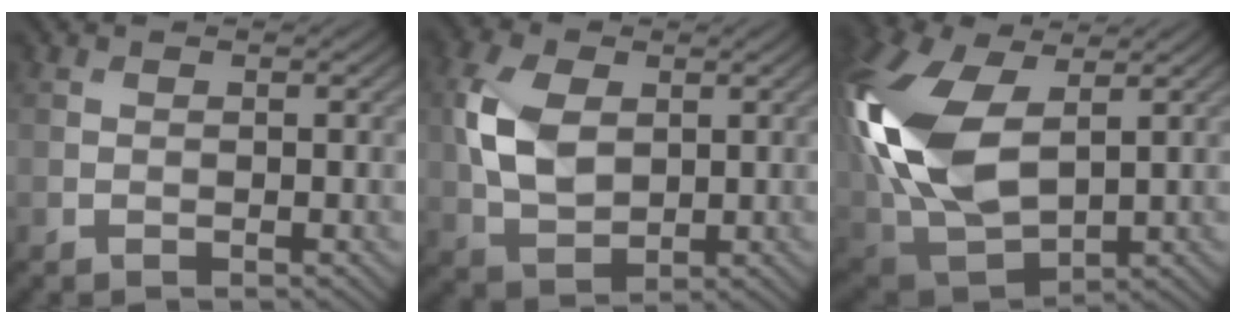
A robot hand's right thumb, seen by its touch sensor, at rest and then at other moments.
{"total": 7.9, "force": [1.3, 5.2, 5.8], "torque": [-0.145, 0.006, 0.025]}
{"total": 17.4, "force": [2.8, 10.8, 13.4], "torque": [-0.356, 0.002, 0.056]}